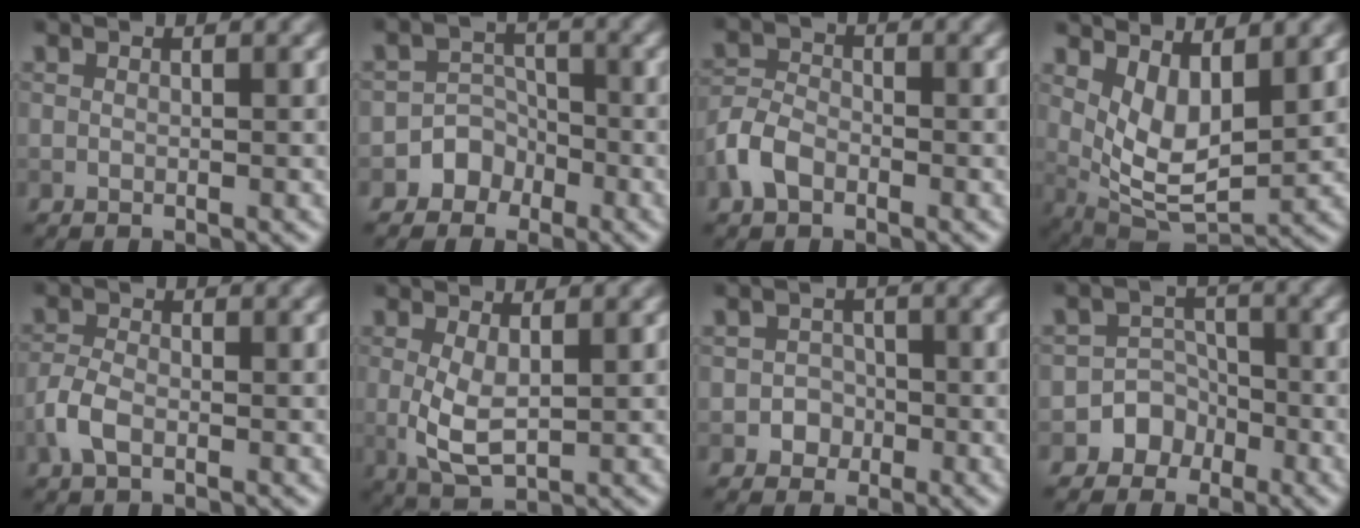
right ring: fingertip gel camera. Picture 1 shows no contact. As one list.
[{"total": 3.5, "force": [-2.0, 2.8, 0.2], "torque": [0.038, 0.013, -0.047]}, {"total": 3.2, "force": [-1.7, 2.0, 1.7], "torque": [-0.036, 0.005, -0.044]}, {"total": 5.5, "force": [2.1, 2.5, 4.4], "torque": [-0.090, -0.020, 0.045]}, {"total": 2.6, "force": [-1.1, 1.4, 1.9], "torque": [-0.043, 0.002, -0.030]}, {"total": 3.5, "force": [0.4, 1.5, 3.2], "torque": [-0.070, -0.004, 0.011]}, {"total": 1.9, "force": [-0.7, 1.8, 0.3], "torque": [0.010, 0.004, -0.015]}, {"total": 4.3, "force": [-2.3, 3.6, 0.2], "torque": [0.037, 0.010, -0.055]}]